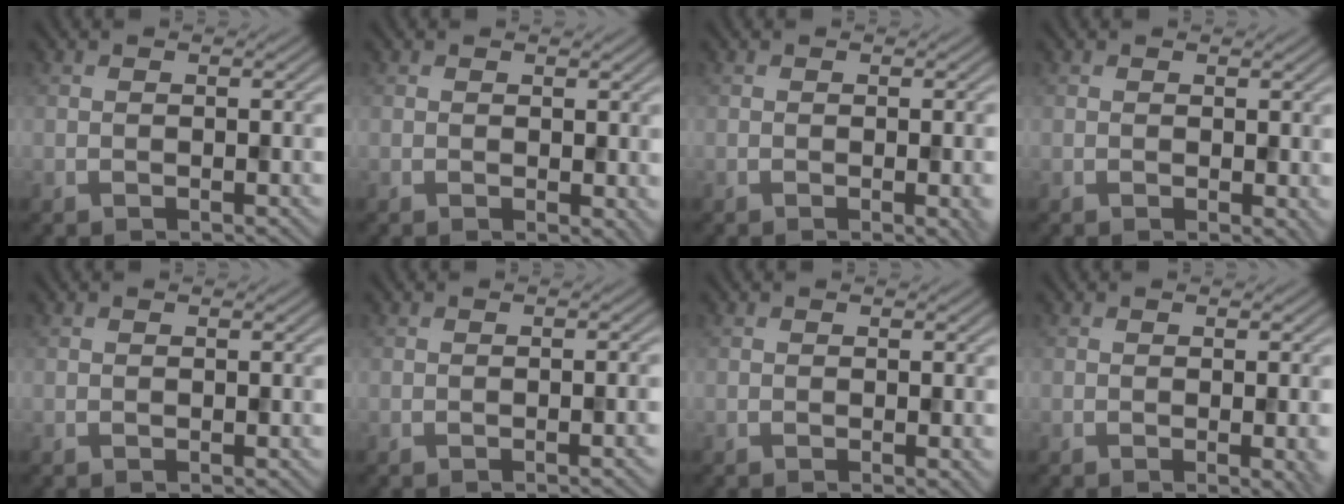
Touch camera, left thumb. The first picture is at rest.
{"total": 1.4, "force": [0.2, 0.9, 1.0], "torque": [-0.011, -0.005, 0.005]}
{"total": 2.1, "force": [-0.4, 0.4, 2.1], "torque": [-0.026, -0.002, -0.006]}
{"total": 1.2, "force": [0.1, 0.7, 1.0], "torque": [-0.009, -0.005, 0.004]}
{"total": 0.0}
{"total": 1.4, "force": [-0.4, 0.3, 1.3], "torque": [-0.014, 0.004, -0.009]}
{"total": 0.7, "force": [-0.1, 0.1, 0.7], "torque": [-0.010, -0.005, -0.003]}
{"total": 2.5, "force": [-0.4, 0.5, 2.4], "torque": [-0.031, -0.002, -0.007]}